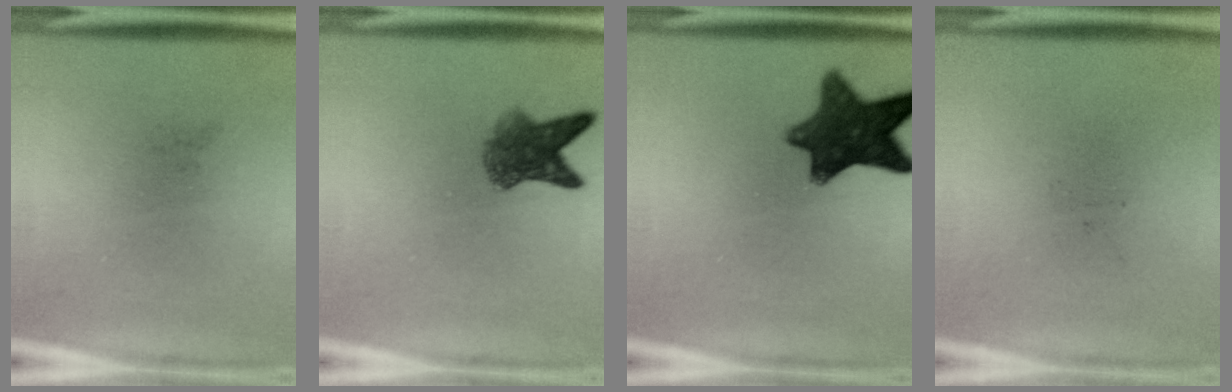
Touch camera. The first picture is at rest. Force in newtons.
{"total": 5.3}
{"total": 10.5}
{"total": 0.0}